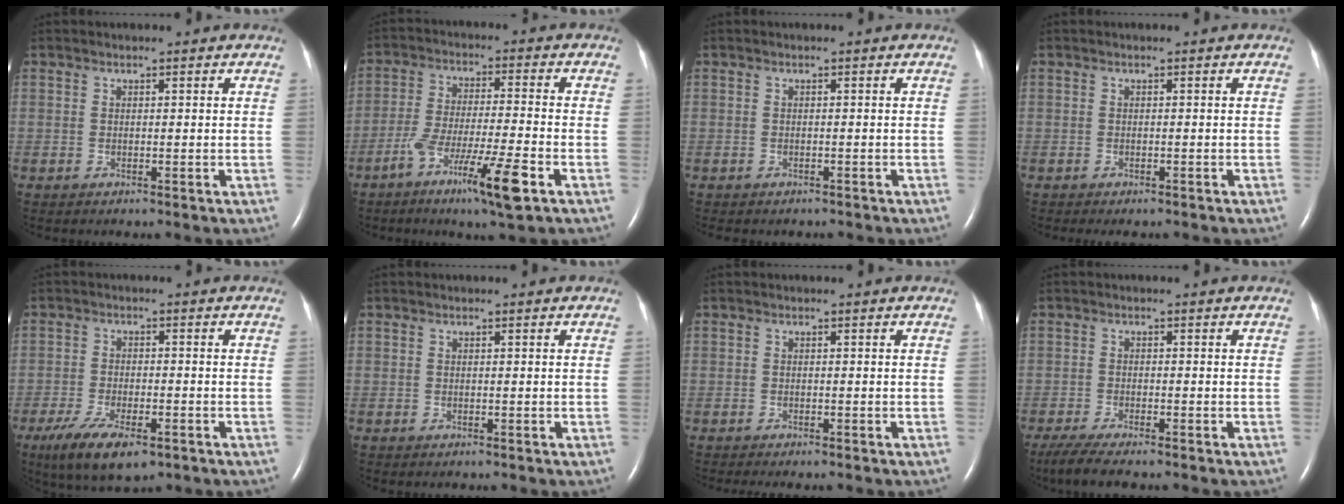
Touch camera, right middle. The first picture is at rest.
{"total": 10.8, "force": [-5.8, 0.1, 9.1], "torque": [-0.170, -0.017, -0.104]}
{"total": 2.9, "force": [-2.5, 1.2, 0.9], "torque": [-0.014, -0.003, -0.025]}
{"total": 2.5, "force": [-2.1, 0.8, 1.0], "torque": [-0.012, -0.005, -0.021]}
{"total": 9.2, "force": [-5.7, 3.1, 6.5], "torque": [-0.120, -0.016, -0.091]}
{"total": 0.0}
{"total": 3.3, "force": [-2.8, 0.7, 1.5], "torque": [-0.018, -0.006, -0.030]}
{"total": 6.0, "force": [-4.8, 0.7, 3.6], "torque": [-0.069, -0.017, -0.077]}